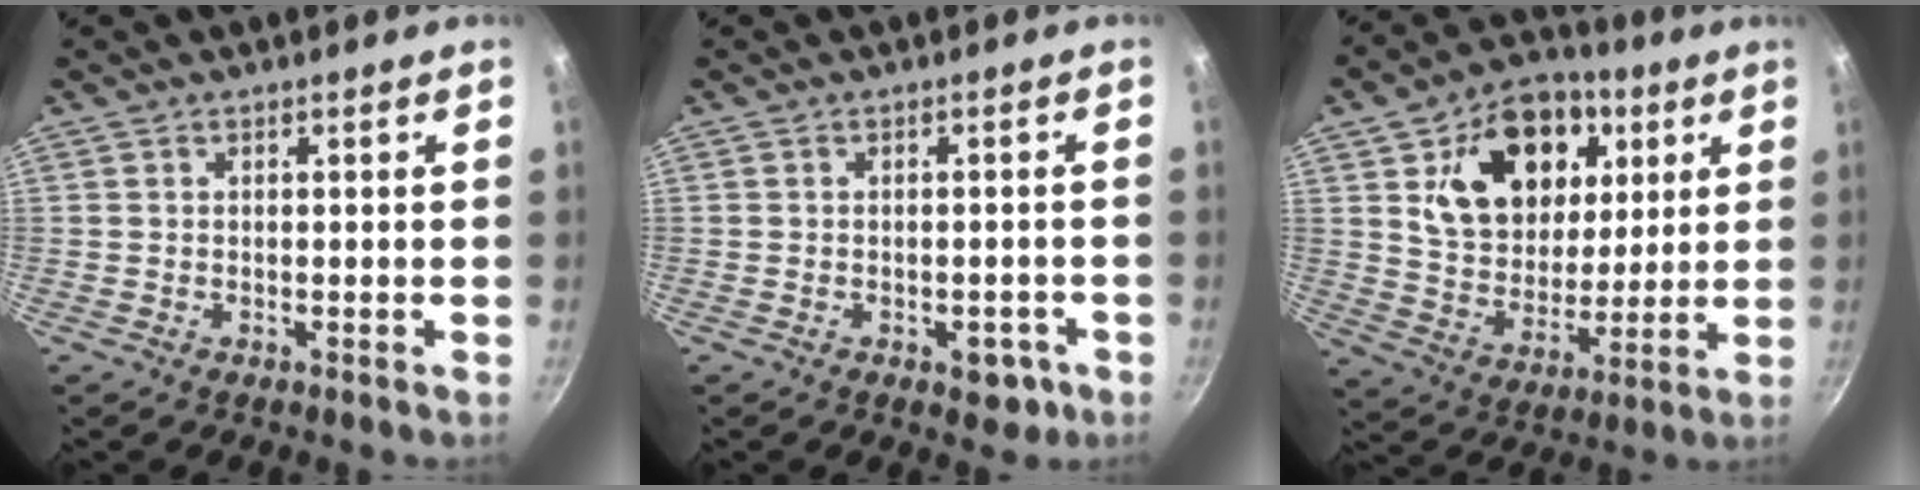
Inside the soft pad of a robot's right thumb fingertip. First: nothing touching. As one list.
[{"total": 4.4, "force": [-1.9, 2.7, 3.0], "torque": [-0.016, 0.016, -0.014]}, {"total": 20.4, "force": [7.1, 14.6, 12.3], "torque": [-0.162, -0.019, 0.117]}]